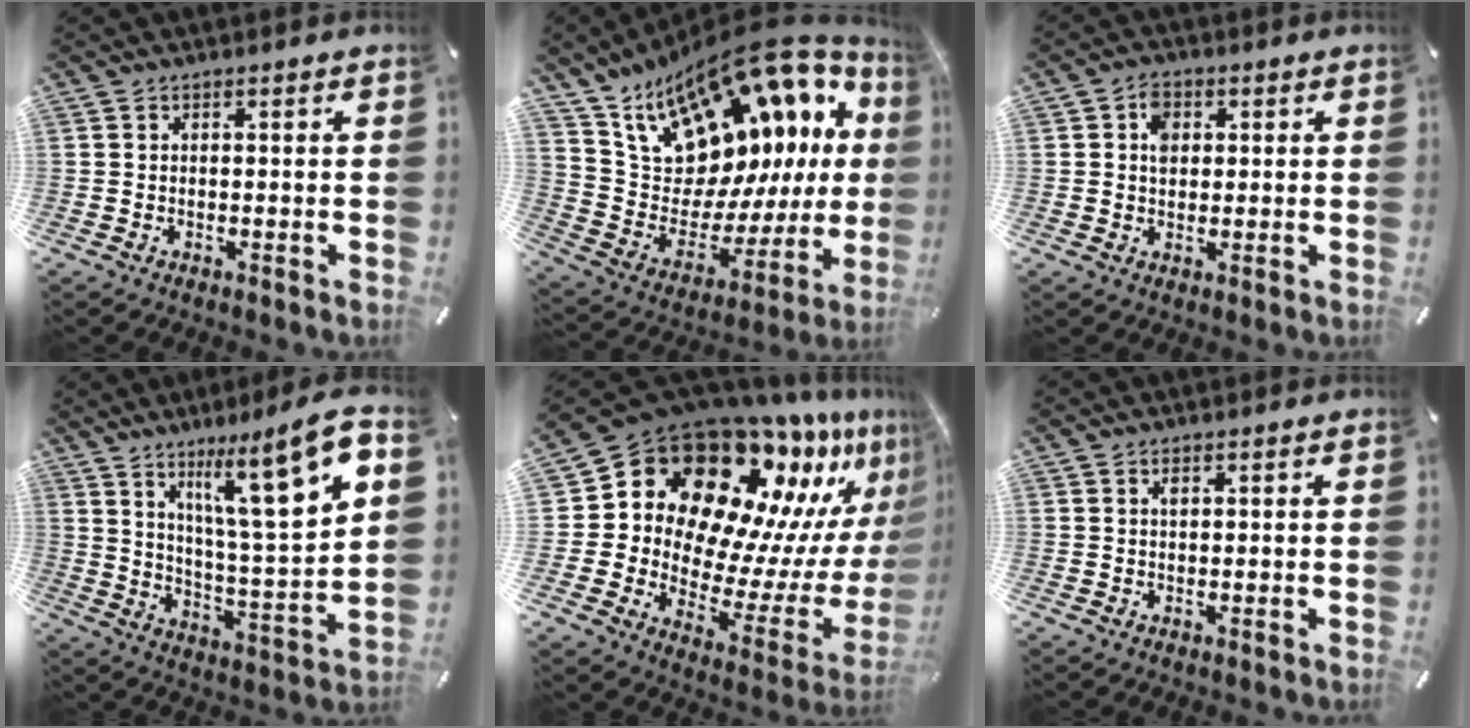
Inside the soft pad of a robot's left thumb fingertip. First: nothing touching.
{"total": 19.3, "force": [14.2, 9.6, 8.8], "torque": [-0.121, -0.138, 0.261]}
{"total": 4.1, "force": [0.9, 3.3, 2.3], "torque": [-0.034, 0.003, 0.010]}
{"total": 17.8, "force": [10.5, 4.1, 13.7], "torque": [-0.215, -0.062, 0.159]}
{"total": 20.7, "force": [12.9, 12.5, 10.3], "torque": [-0.148, -0.151, 0.236]}
{"total": 0.8, "force": [0.4, 0.4, 0.7], "torque": [-0.014, 0.002, 0.007]}